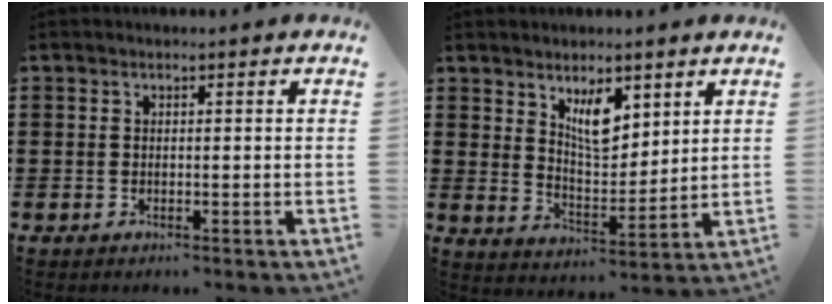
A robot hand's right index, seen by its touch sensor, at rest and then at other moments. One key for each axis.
{"total": 6.7, "fx": 4.0, "fy": 3.1, "fz": 4.4, "tx": -0.074, "ty": -0.011, "tz": 0.068}